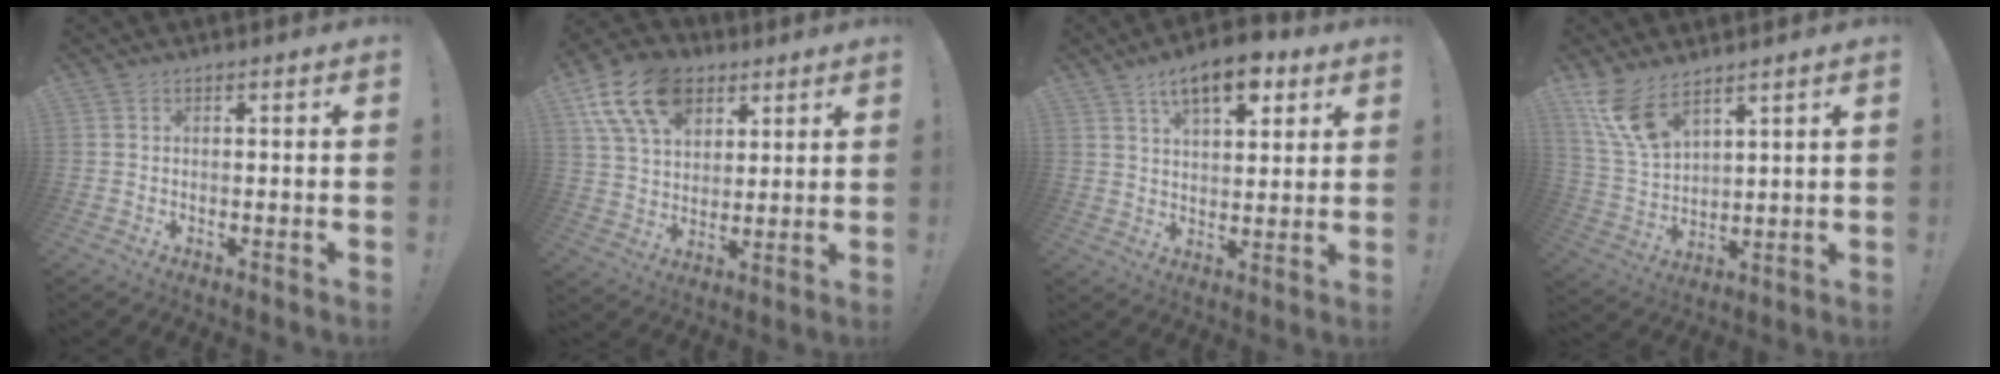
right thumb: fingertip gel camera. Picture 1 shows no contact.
{"total": 17.5, "force": [8.4, 11.8, 9.8], "torque": [-0.169, -0.035, 0.158]}
{"total": 11.7, "force": [6.5, 5.2, 8.3], "torque": [-0.125, -0.022, 0.114]}
{"total": 11.6, "force": [8.1, 4.9, 6.6], "torque": [-0.143, -0.042, 0.158]}